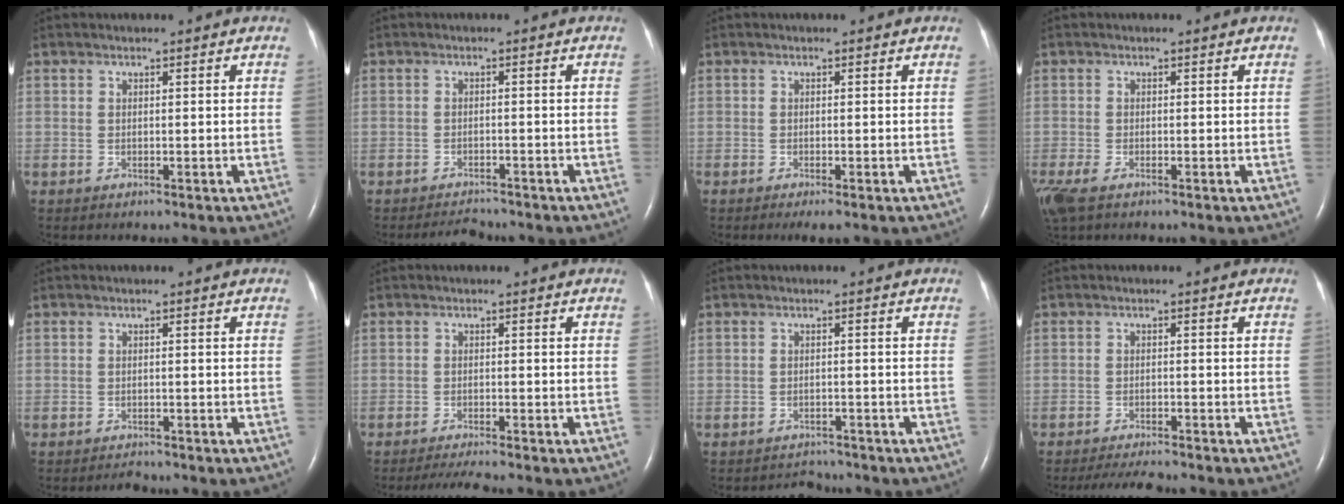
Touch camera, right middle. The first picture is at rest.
{"total": 2.4, "force": [-2.4, 0.2, 0.0], "torque": [-0.006, -0.012, -0.036]}
{"total": 1.4, "force": [-0.9, 0.1, 1.1], "torque": [-0.020, -0.006, -0.014]}
{"total": 5.3, "force": [-3.3, 2.2, 3.4], "torque": [-0.086, -0.017, -0.059]}
{"total": 1.1, "force": [-1.1, 0.2, 0.1], "torque": [-0.007, -0.005, -0.014]}
{"total": 3.6, "force": [-3.2, -0.7, 1.5], "torque": [-0.032, -0.014, -0.055]}
{"total": 2.6, "force": [-2.5, 0.7, -0.6], "torque": [0.001, -0.003, -0.036]}
{"total": 5.6, "force": [-5.2, 0.4, 2.2], "torque": [-0.036, -0.016, -0.081]}